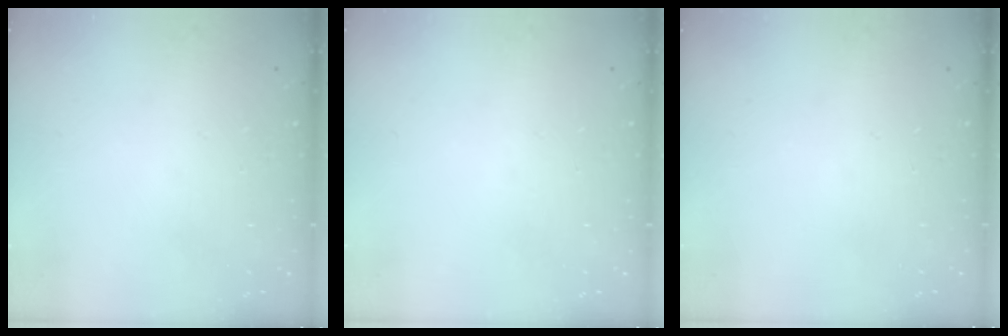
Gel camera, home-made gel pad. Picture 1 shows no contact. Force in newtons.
{"total": 0.0}
{"total": 0.0}